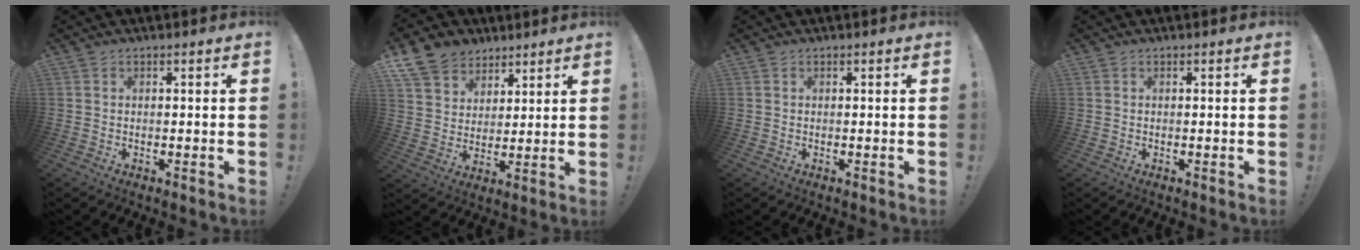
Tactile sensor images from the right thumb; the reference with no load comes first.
{"total": 10.9, "force": [7.4, 7.8, 2.2], "torque": [-0.040, -0.053, 0.148]}
{"total": 0.0}
{"total": 0.0}